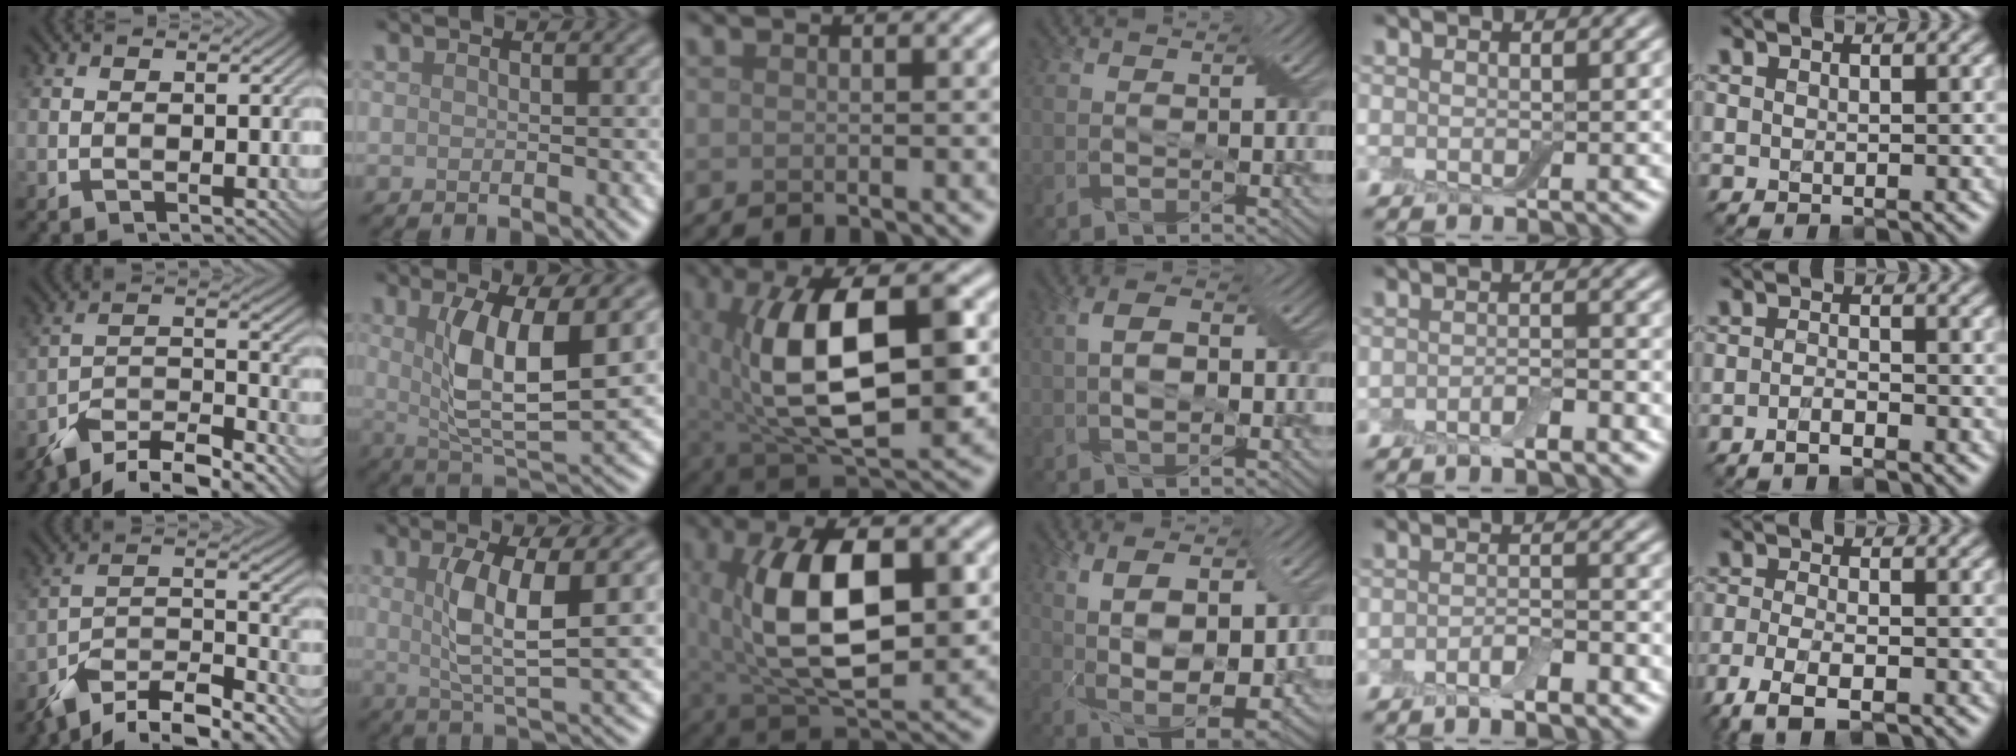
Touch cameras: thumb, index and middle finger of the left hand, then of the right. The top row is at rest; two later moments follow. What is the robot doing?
{"motion": "wrap", "object": "bandage"}